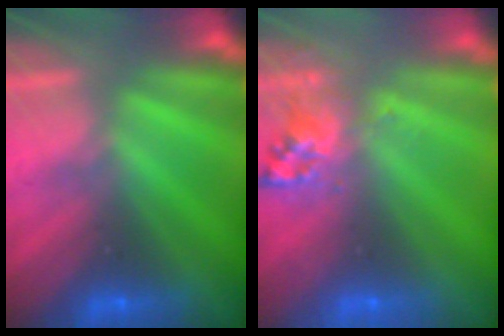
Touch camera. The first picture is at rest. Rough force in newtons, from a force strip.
{"total": 2.7}